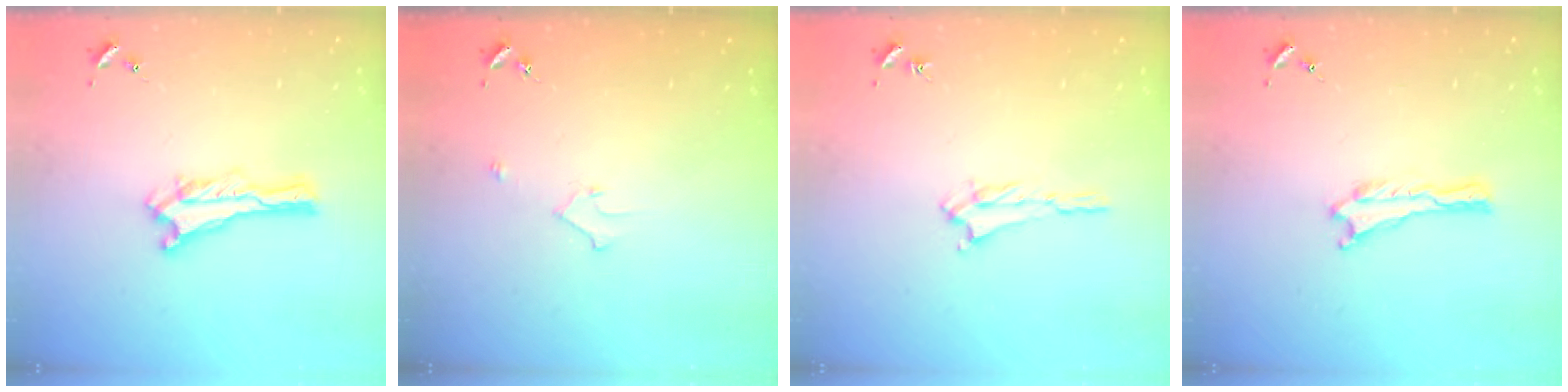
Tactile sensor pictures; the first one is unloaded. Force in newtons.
{"total": 2.2, "press": 2.2, "slide": 0.2}
{"total": 1.2, "press": 1.1, "slide": 0.5}
{"total": 0.0}